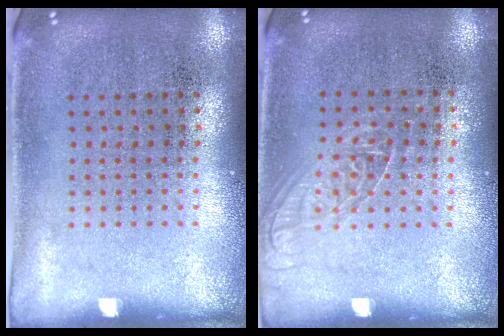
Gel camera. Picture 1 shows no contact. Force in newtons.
{"total": 1.2, "press": 1.1, "slide": 0.5}